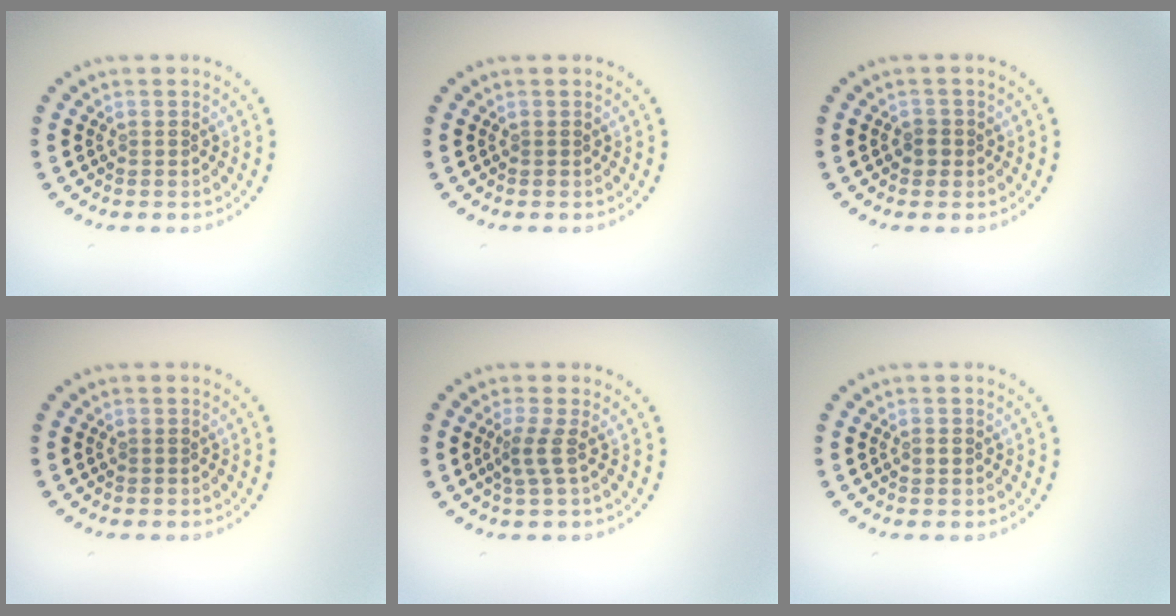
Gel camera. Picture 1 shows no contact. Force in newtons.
{"total": 0.0}
{"total": 1.1, "press": 1.0, "slide": 0.4}
{"total": 0.0}
{"total": 1.8, "press": 1.2, "slide": 1.3}
{"total": 1.0, "press": 1.0, "slide": 0.1}